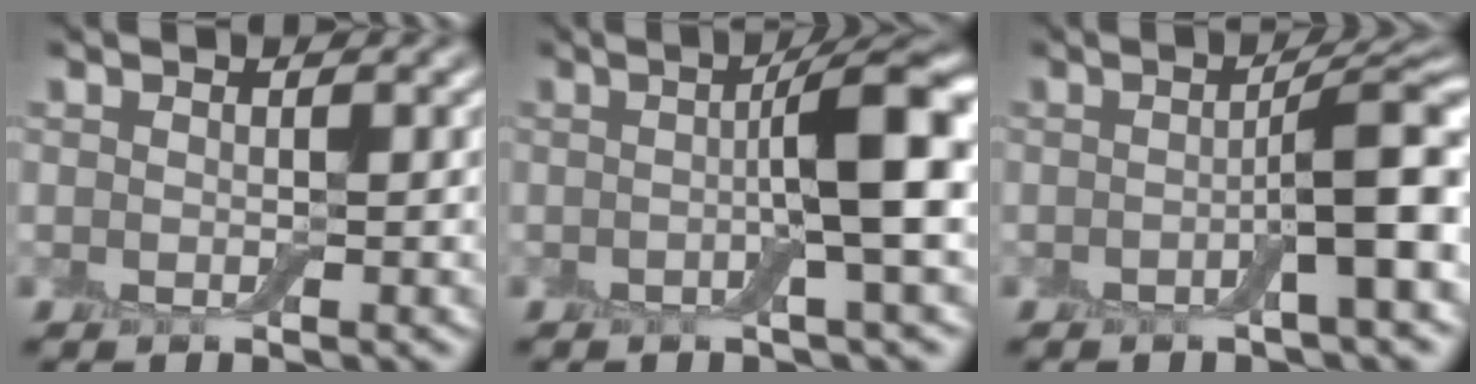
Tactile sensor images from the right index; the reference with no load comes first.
{"total": 7.4, "force": [0.3, 1.3, 7.3], "torque": [-0.096, 0.010, -0.002]}
{"total": 5.0, "force": [-0.9, 0.7, 4.9], "torque": [-0.071, 0.014, -0.021]}